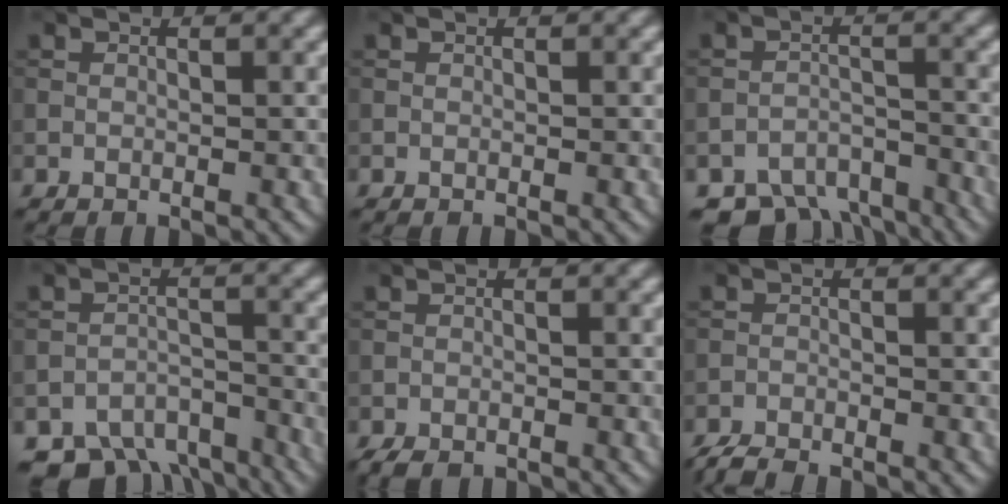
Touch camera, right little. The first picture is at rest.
{"total": 0.0}
{"total": 7.1, "force": [-6.3, 2.7, 1.8], "torque": [-0.021, -0.011, -0.097]}
{"total": 8.5, "force": [-7.5, 3.3, 2.3], "torque": [-0.023, -0.015, -0.110]}
{"total": 1.9, "force": [-1.7, 0.7, 0.6], "torque": [-0.010, -0.005, -0.031]}
{"total": 2.5, "force": [-2.4, 0.3, 0.6], "torque": [-0.015, -0.006, -0.053]}